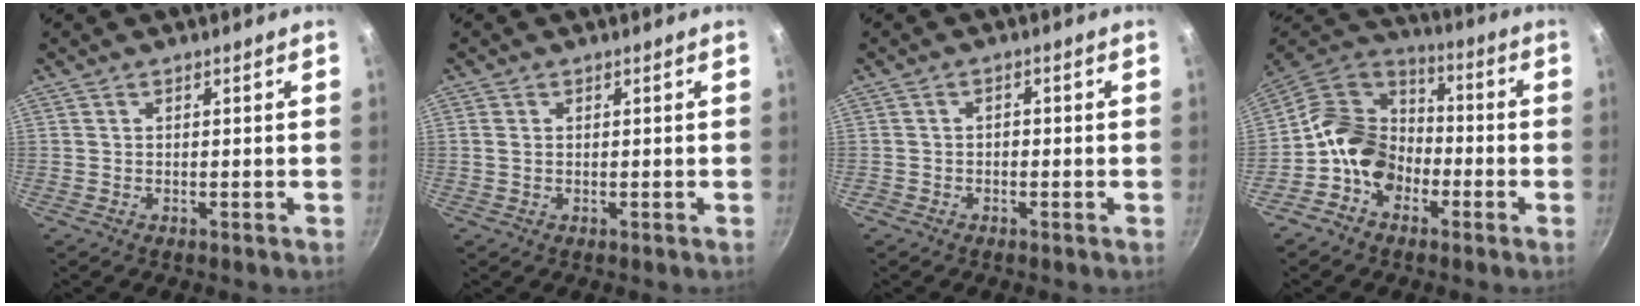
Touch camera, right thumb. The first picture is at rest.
{"total": 1.2, "force": [0.1, 0.9, 0.8], "torque": [-0.016, 0.002, 0.001]}
{"total": 1.5, "force": [-0.8, 1.2, 0.6], "torque": [-0.005, 0.010, -0.012]}
{"total": 13.5, "force": [-4.5, 10.7, 6.8], "torque": [-0.078, 0.053, -0.102]}